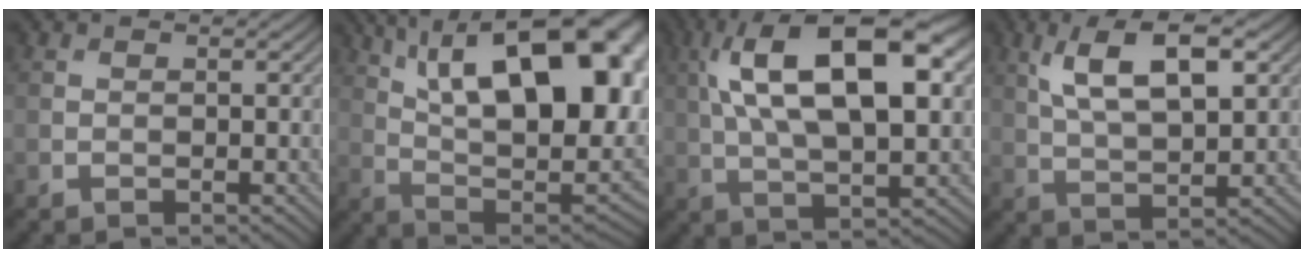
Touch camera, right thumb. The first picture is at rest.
{"total": 23.7, "force": [8.7, 11.4, 18.9], "torque": [-0.292, 0.053, 0.154]}
{"total": 17.1, "force": [5.1, 7.2, 14.7], "torque": [-0.258, 0.031, 0.074]}
{"total": 9.4, "force": [3.7, 3.6, 7.9], "torque": [-0.149, 0.011, 0.070]}